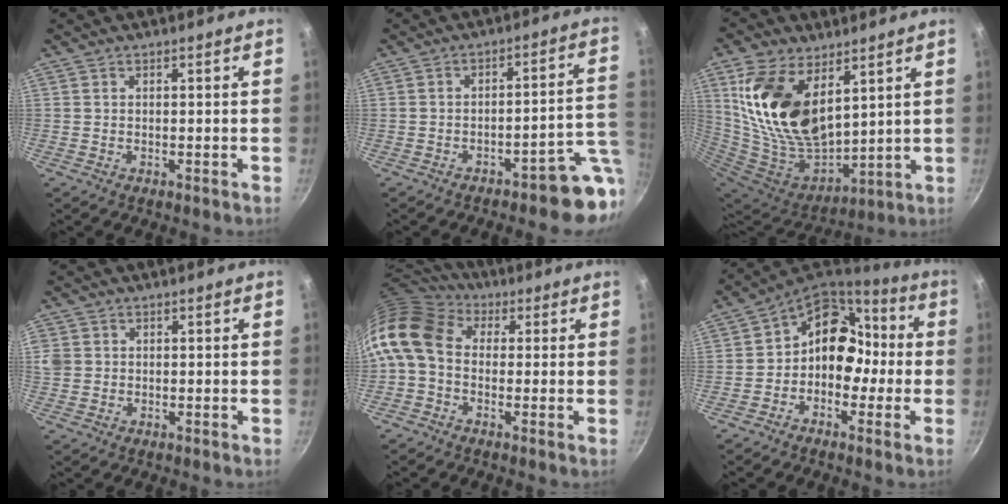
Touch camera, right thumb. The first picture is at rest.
{"total": 8.4, "force": [-4.1, 2.3, 6.9], "torque": [-0.054, 0.040, -0.056]}
{"total": 22.3, "force": [9.0, 12.9, 15.9], "torque": [-0.302, -0.060, 0.185]}
{"total": 3.8, "force": [0.4, 3.5, 1.6], "torque": [-0.027, 0.001, 0.008]}
{"total": 12.7, "force": [1.0, 9.6, 8.3], "torque": [-0.161, 0.027, -0.003]}
{"total": 13.0, "force": [-1.5, 10.3, 7.9], "torque": [-0.060, 0.056, -0.045]}